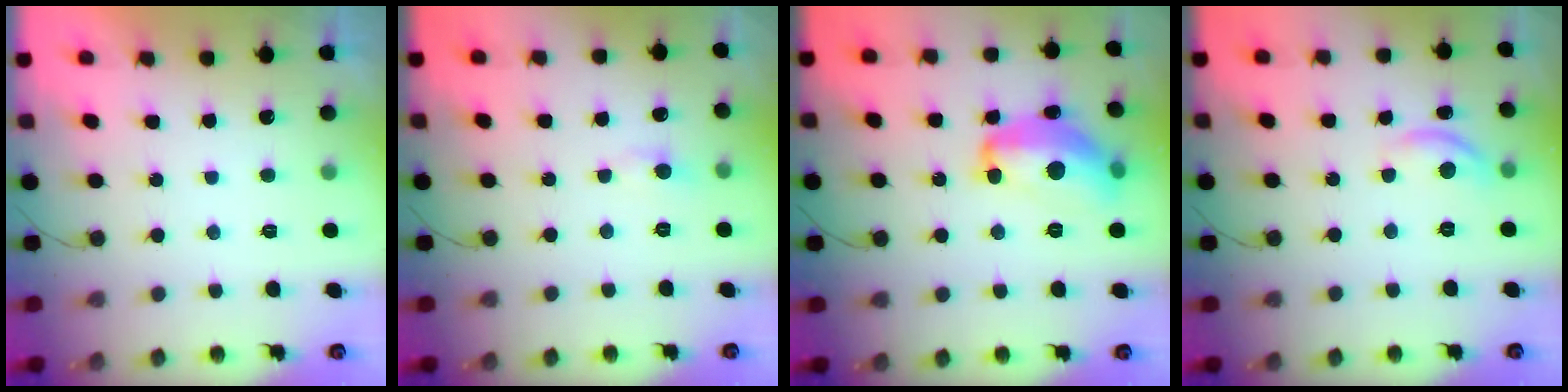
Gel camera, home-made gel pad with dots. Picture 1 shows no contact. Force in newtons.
{"total": 4.4, "press": 4.3, "slide": 0.7}
{"total": 16.6, "press": 16.6, "slide": 0.6}
{"total": 8.3, "press": 8.3, "slide": 0.5}